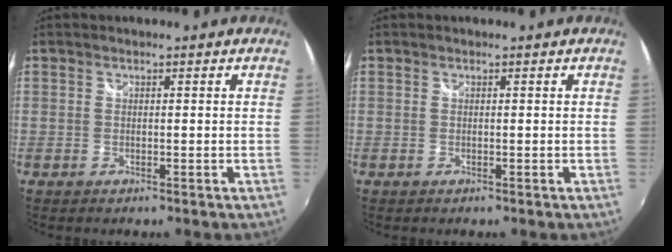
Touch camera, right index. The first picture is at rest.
{"total": 0.0}